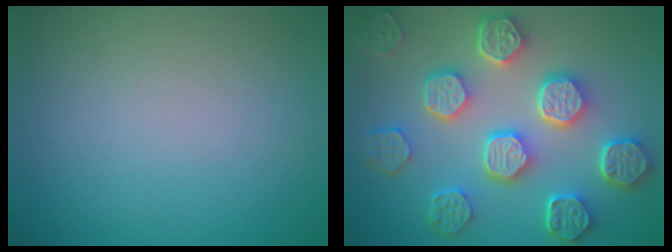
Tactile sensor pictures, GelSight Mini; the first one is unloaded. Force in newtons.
{"total": 8.5, "press": 6.6, "slide": 5.3}